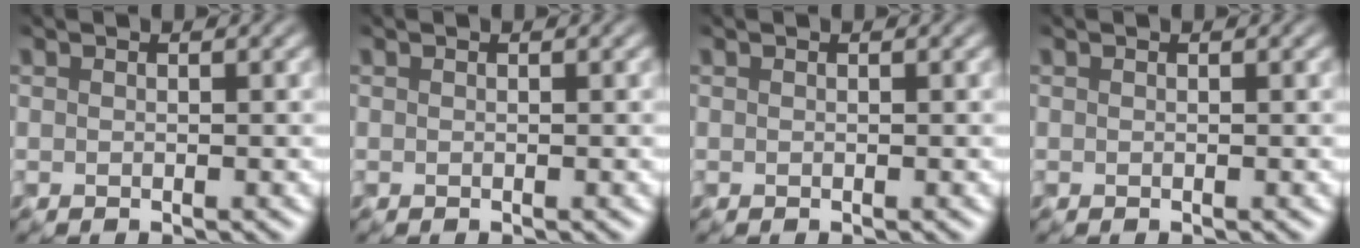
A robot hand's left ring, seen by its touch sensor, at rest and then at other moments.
{"total": 0.0}
{"total": 0.0}
{"total": 0.0}